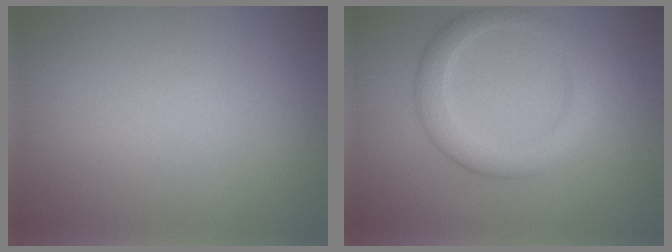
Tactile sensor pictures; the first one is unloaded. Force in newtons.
{"total": 3.3, "press": 3.3, "slide": 0.3}